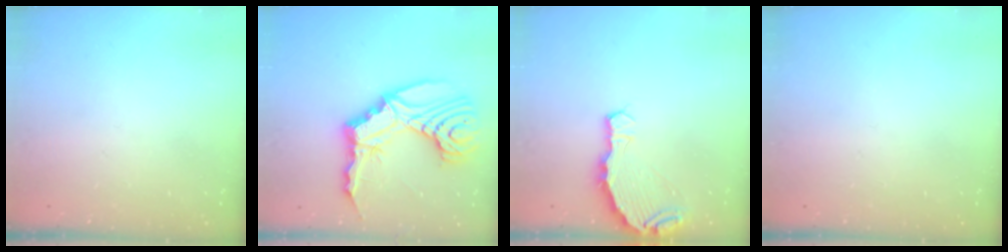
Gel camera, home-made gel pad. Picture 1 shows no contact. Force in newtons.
{"total": 27.5, "press": 27.1, "slide": 4.5}
{"total": 8.1, "press": 6.7, "slide": 4.5}
{"total": 0.0}